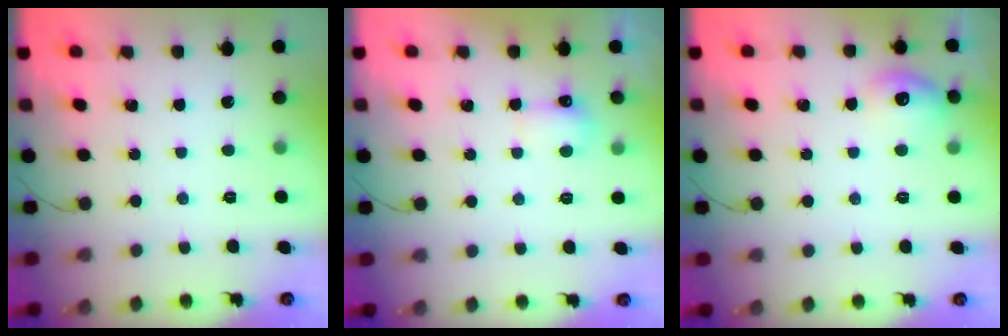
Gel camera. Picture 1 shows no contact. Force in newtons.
{"total": 4.6, "press": 4.4, "slide": 1.3}
{"total": 9.5, "press": 9.4, "slide": 1.5}